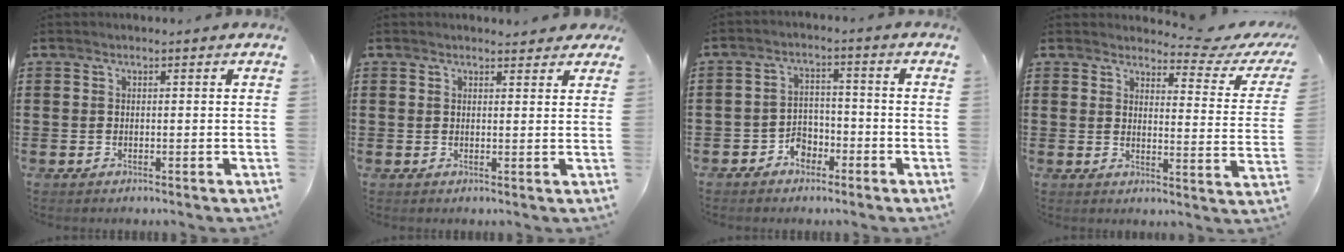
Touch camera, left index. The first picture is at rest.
{"total": 2.1, "force": [1.9, 0.6, 0.6], "torque": [-0.009, 0.002, 0.034]}
{"total": 3.7, "force": [-2.8, 2.1, 1.0], "torque": [-0.024, 0.010, -0.058]}
{"total": 4.4, "force": [3.9, 0.4, 2.2], "torque": [-0.044, -0.023, 0.061]}